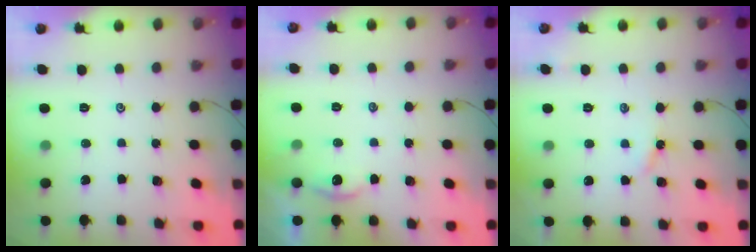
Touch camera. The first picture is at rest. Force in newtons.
{"total": 2.6, "press": 2.6, "slide": 0.3}
{"total": 3.2, "press": 3.2, "slide": 0.3}